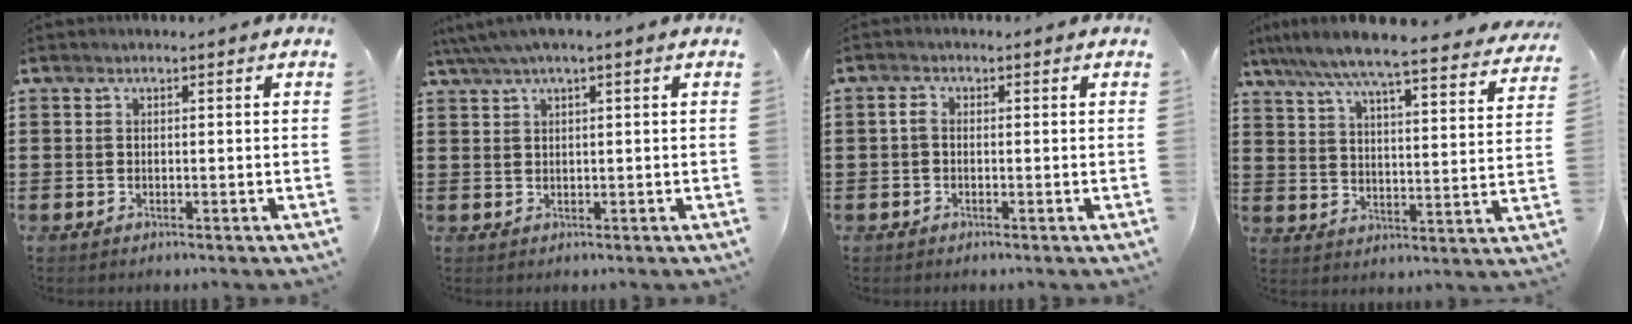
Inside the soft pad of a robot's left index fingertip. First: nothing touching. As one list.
[{"total": 2.3, "force": [1.0, 0.2, 2.0], "torque": [-0.037, 0.002, 0.018]}, {"total": 1.3, "force": [-0.4, 0.7, 1.1], "torque": [-0.022, 0.001, -0.007]}, {"total": 7.0, "force": [6.3, -0.4, 3.1], "torque": [-0.087, -0.045, 0.103]}]